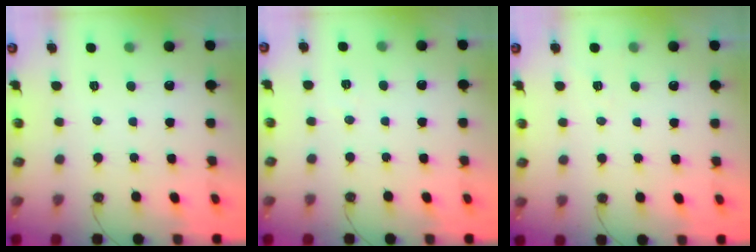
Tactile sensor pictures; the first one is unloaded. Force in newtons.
{"total": 4.9, "press": 2.2, "slide": 4.4}
{"total": 5.1, "press": 3.1, "slide": 4.1}